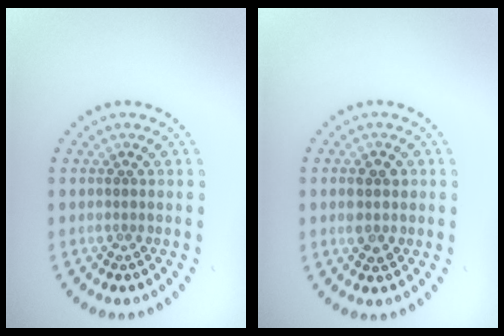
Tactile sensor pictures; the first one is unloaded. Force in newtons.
{"total": 2.1, "press": 2.1, "slide": 0.1}